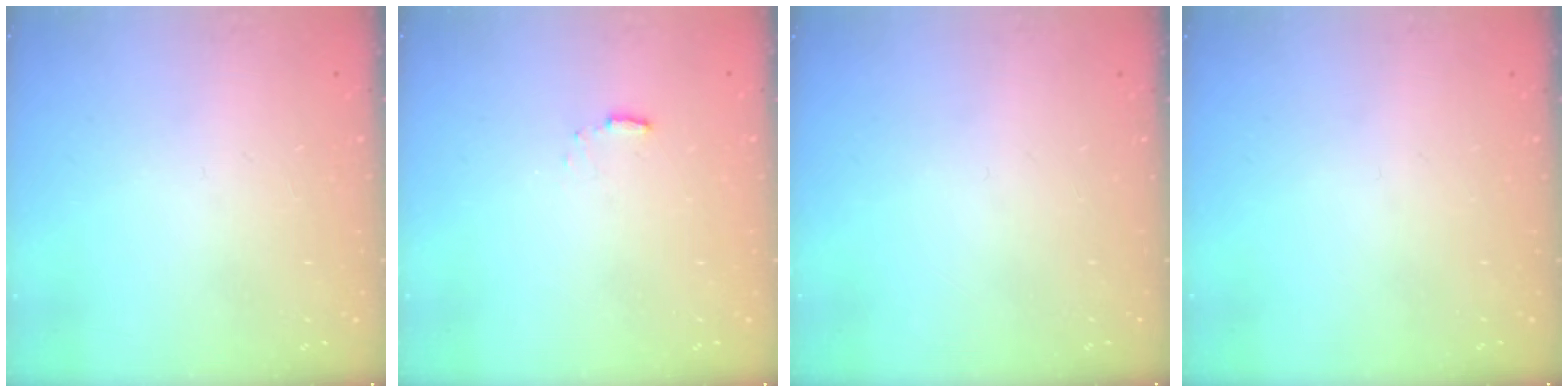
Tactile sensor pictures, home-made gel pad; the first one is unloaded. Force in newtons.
{"total": 2.9, "press": 2.9, "slide": 0.5}
{"total": 0.0}
{"total": 0.0}